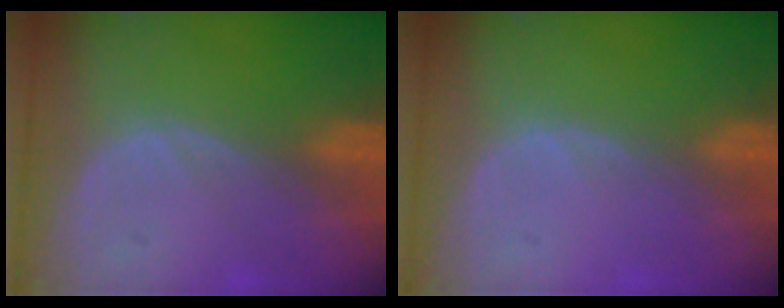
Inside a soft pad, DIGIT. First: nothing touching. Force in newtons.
{"total": 0.0}